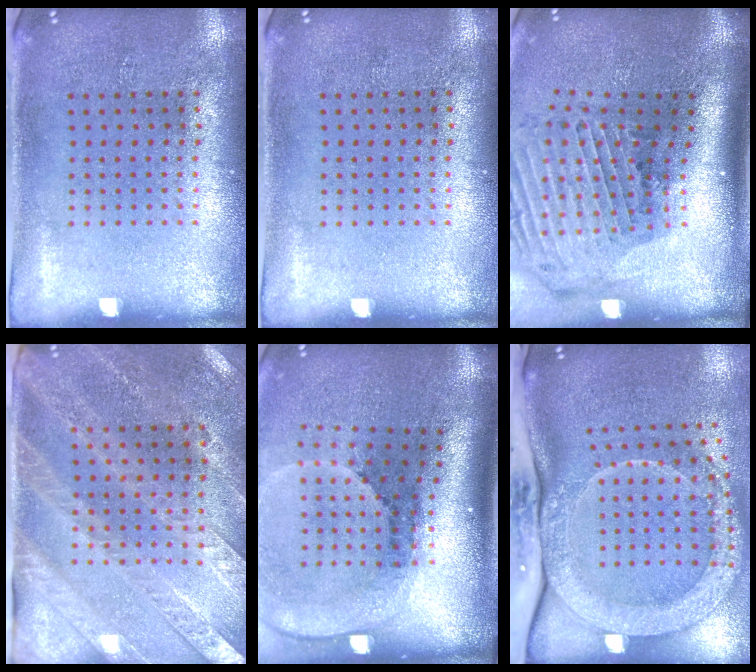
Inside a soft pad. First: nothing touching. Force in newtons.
{"total": 0.0}
{"total": 3.0, "press": 2.1, "slide": 2.2}
{"total": 2.7, "press": 2.5, "slide": 1.0}
{"total": 2.5, "press": 1.7, "slide": 1.8}
{"total": 3.1, "press": 2.2, "slide": 2.2}